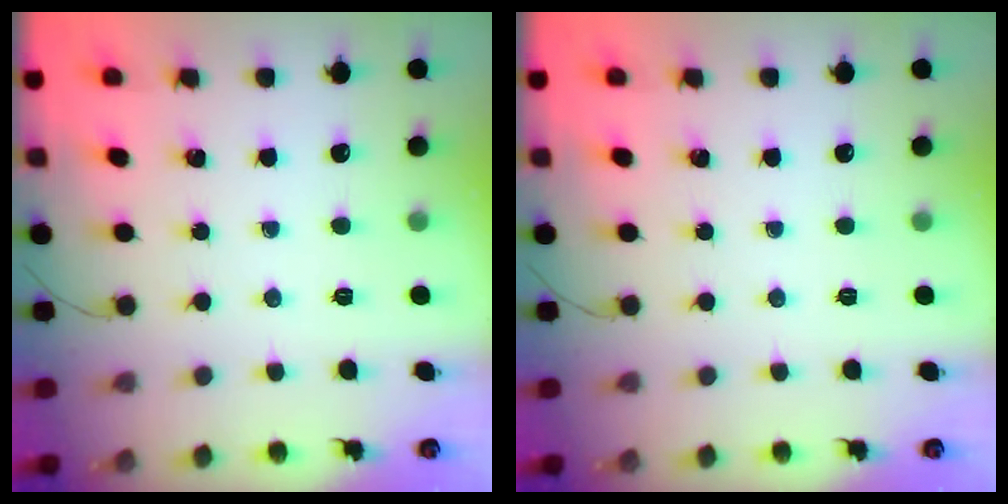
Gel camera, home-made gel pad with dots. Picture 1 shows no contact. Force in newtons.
{"total": 0.0}